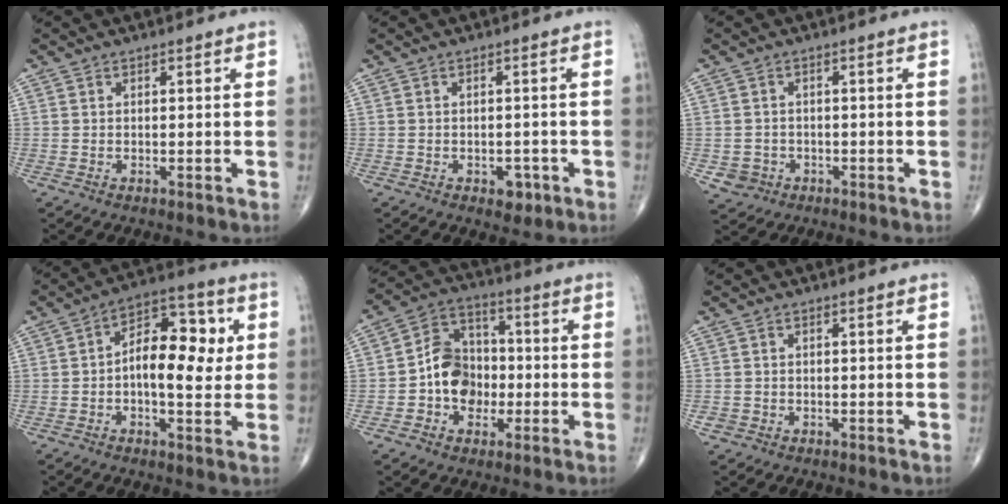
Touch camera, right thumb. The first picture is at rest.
{"total": 2.9, "force": [-1.3, 1.9, 1.8], "torque": [-0.009, 0.005, -0.014]}
{"total": 3.4, "force": [-1.1, 3.1, 0.6], "torque": [0.000, 0.008, -0.015]}
{"total": 13.1, "force": [0.7, 6.9, 11.1], "torque": [-0.142, 0.024, 0.001]}
{"total": 10.8, "force": [-1.9, 8.8, 5.9], "torque": [-0.063, 0.036, -0.043]}
{"total": 1.2, "force": [-0.5, 1.1, 0.2], "torque": [-0.002, 0.005, -0.009]}